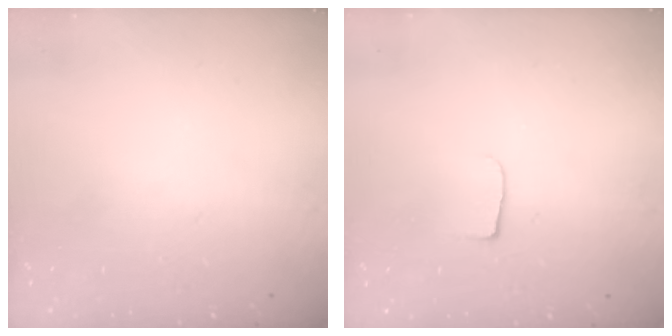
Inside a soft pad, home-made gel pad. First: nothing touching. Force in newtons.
{"total": 5.0, "press": 4.9, "slide": 0.6}